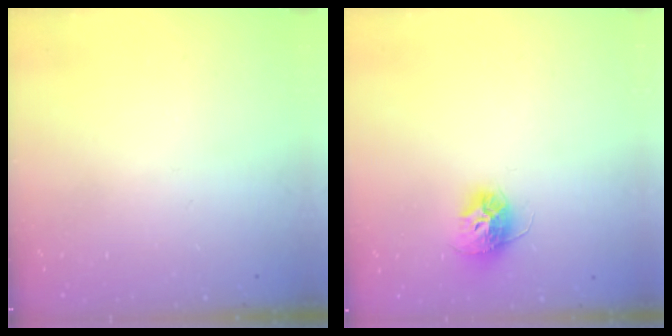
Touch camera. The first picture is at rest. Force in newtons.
{"total": 10.4, "press": 10.4, "slide": 0.5}